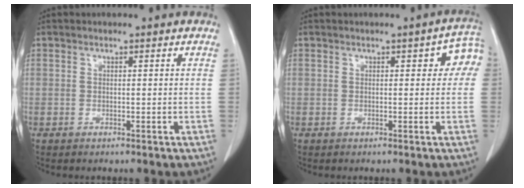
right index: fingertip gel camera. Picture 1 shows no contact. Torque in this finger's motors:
{"motor_torque": [0.16, 0.13, 0.02, 0.01]}